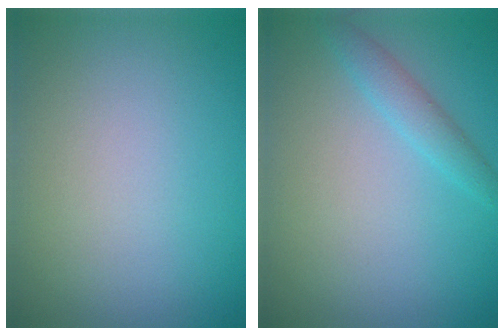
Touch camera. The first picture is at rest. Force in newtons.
{"total": 1.8, "press": 1.8, "slide": 0.1}